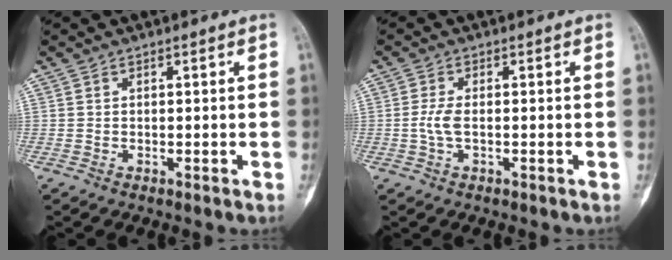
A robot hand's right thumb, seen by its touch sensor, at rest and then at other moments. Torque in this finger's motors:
{"motor_torque": [0.29, 0.25, 0.22, -0.17, 0.02]}